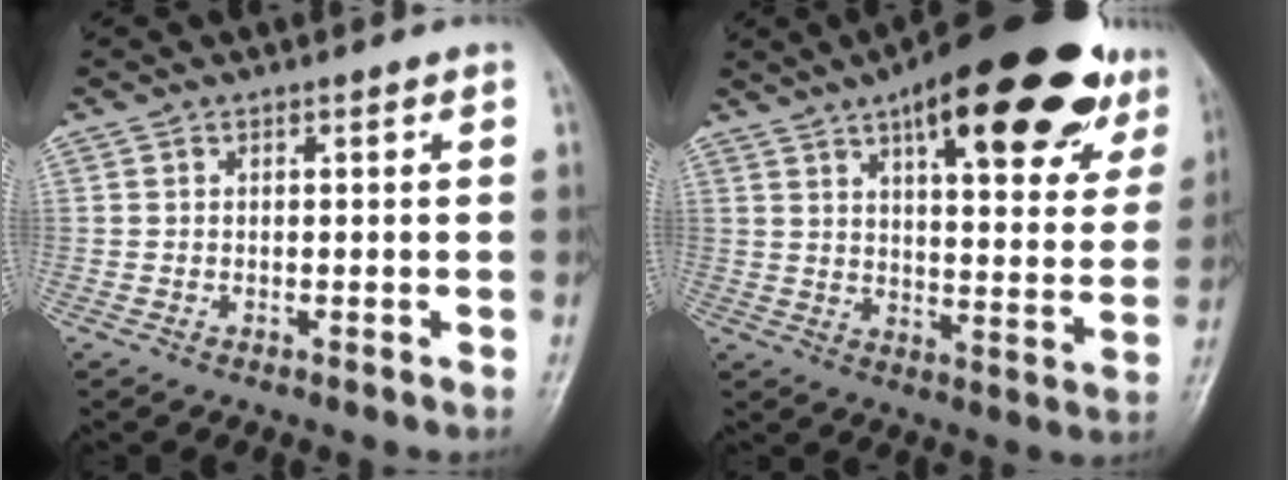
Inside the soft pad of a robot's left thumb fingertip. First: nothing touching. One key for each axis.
{"total": 26.8, "fx": 15.8, "fy": 9.2, "fz": 19.6, "tx": -0.247, "ty": -0.028, "tz": 0.218}